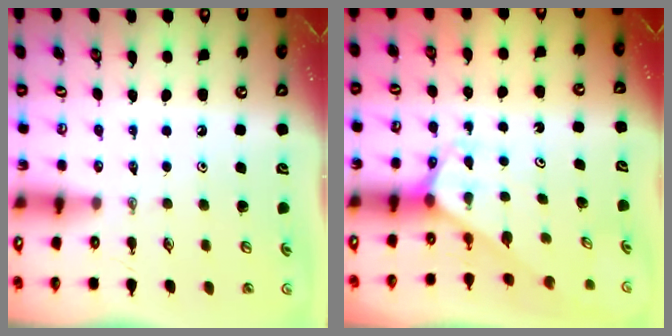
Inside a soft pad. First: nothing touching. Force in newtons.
{"total": 2.2, "press": 2.2, "slide": 0.1}